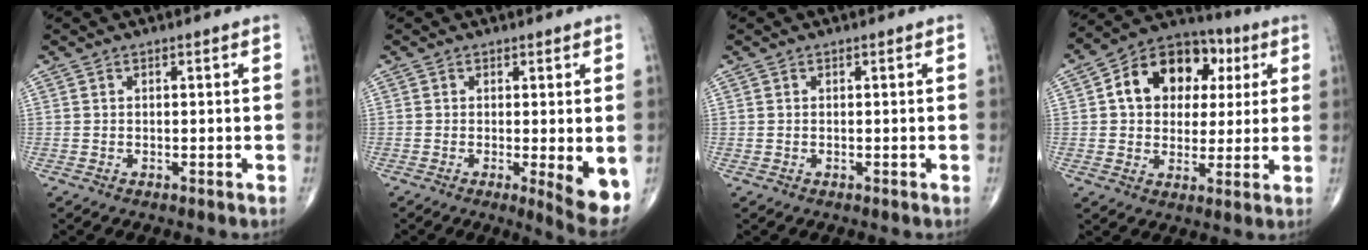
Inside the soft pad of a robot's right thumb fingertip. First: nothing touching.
{"total": 6.3, "force": [-1.1, 1.3, 6.1], "torque": [-0.087, -0.018, -0.017]}
{"total": 0.0}
{"total": 15.9, "force": [3.9, 11.8, 9.9], "torque": [-0.114, 0.015, 0.055]}